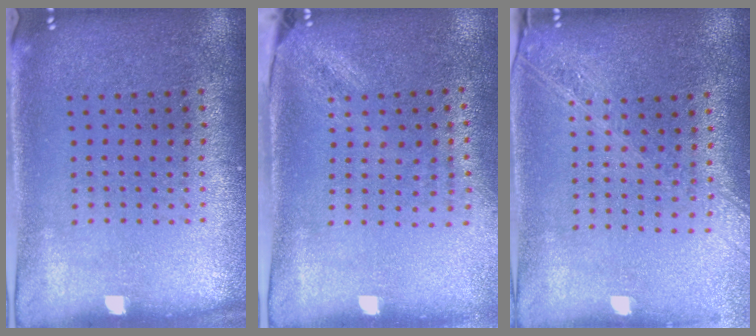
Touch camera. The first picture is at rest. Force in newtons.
{"total": 1.9, "press": 1.5, "slide": 1.2}
{"total": 2.0, "press": 1.8, "slide": 1.0}